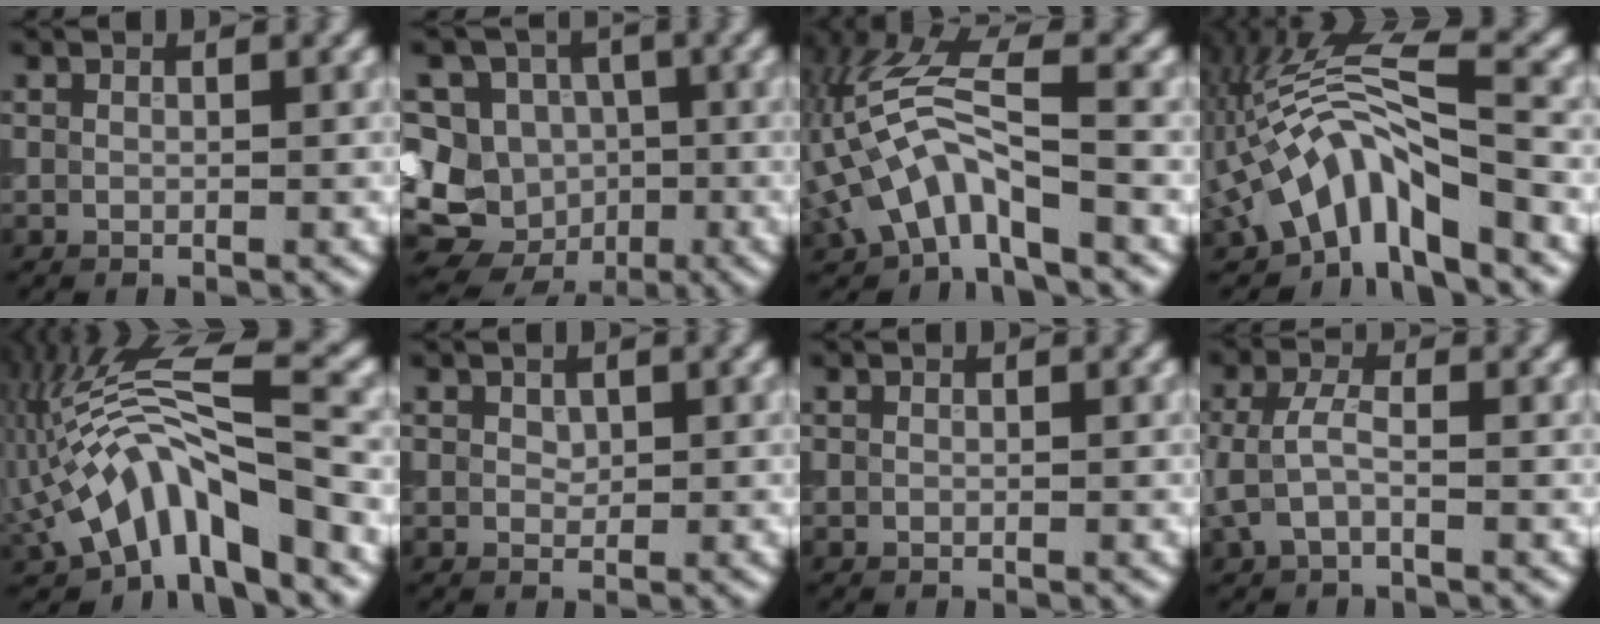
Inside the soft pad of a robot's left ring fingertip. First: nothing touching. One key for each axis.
{"total": 12.5, "fx": -2.8, "fy": 11.3, "fz": 4.4, "tx": -0.083, "ty": 0.017, "tz": -0.067}
{"total": 7.6, "fx": -2.3, "fy": 3.3, "fz": 6.5, "tx": -0.141, "ty": 0.017, "tz": -0.054}
{"total": 9.4, "fx": -3.8, "fy": 3.8, "fz": 7.7, "tx": -0.135, "ty": 0.021, "tz": -0.078}
{"total": 10.7, "fx": -3.4, "fy": 4.0, "fz": 9.3, "tx": -0.158, "ty": 0.019, "tz": -0.070}
{"total": 0.7, "fx": 0.4, "fy": 0.5, "fz": 0.3, "tx": -0.006, "ty": -0.003, "tz": 0.008}
{"total": 0.0}
{"total": 2.6, "fx": -0.5, "fy": 1.3, "fz": 2.2, "tx": -0.054, "ty": 0.009, "tz": -0.017}